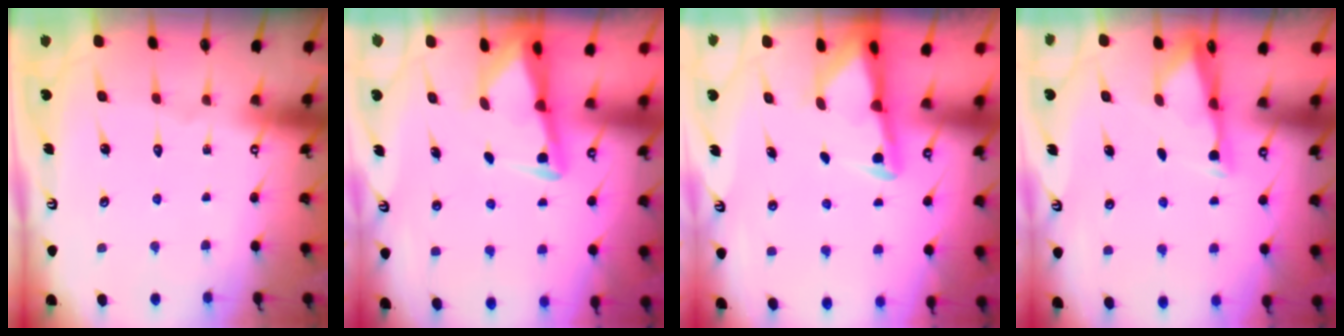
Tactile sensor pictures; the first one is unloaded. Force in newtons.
{"total": 4.1, "press": 4.0, "slide": 0.9}
{"total": 2.8, "press": 2.7, "slide": 0.7}
{"total": 2.9, "press": 2.9, "slide": 0.6}